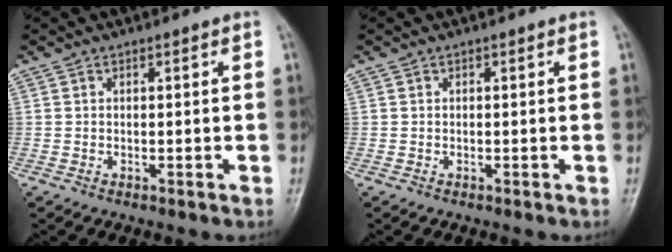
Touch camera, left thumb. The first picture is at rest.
{"total": 0.0}